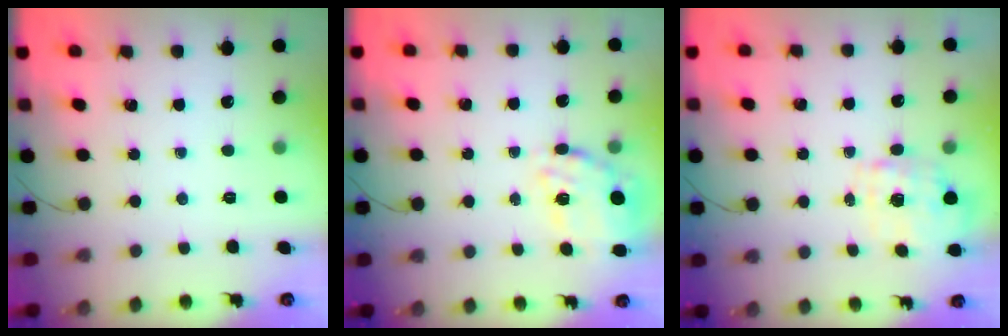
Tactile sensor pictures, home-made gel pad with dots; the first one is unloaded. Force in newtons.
{"total": 17.1, "press": 16.8, "slide": 3.4}
{"total": 1.7, "press": 1.6, "slide": 0.5}